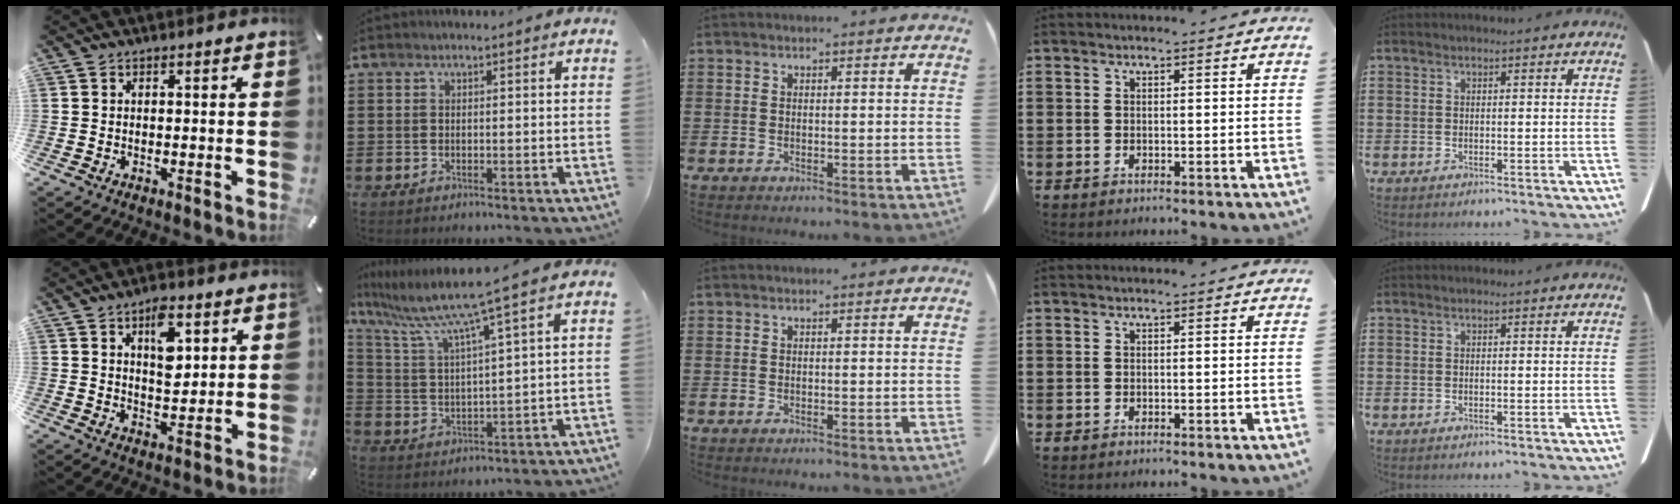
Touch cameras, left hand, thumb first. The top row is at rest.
{"thumb": {"total": 8.7, "force": [3.6, 4.8, 6.3], "torque": [-0.084, -0.011, 0.058]}, "index": {"total": 7.9, "force": [5.9, -0.9, 5.2], "torque": [-0.125, -0.037, 0.094]}}